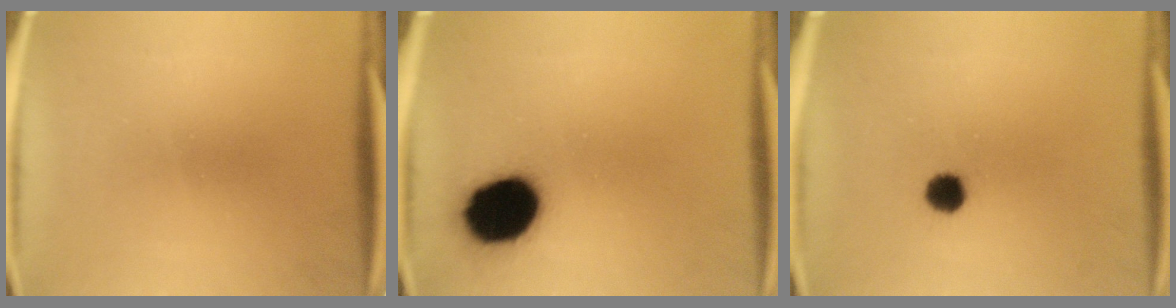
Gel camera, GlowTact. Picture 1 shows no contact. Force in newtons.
{"total": 15.9}
{"total": 4.1}